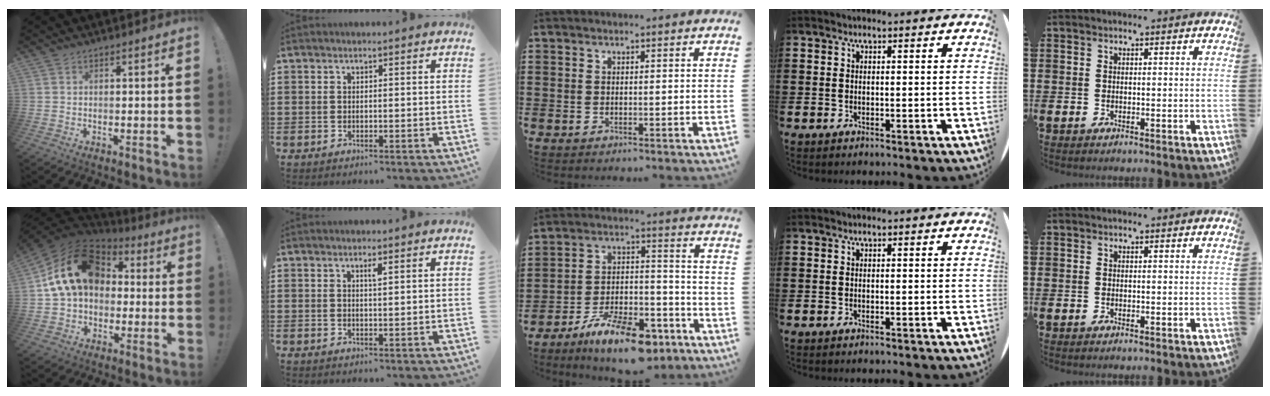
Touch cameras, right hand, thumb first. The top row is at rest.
{"thumb": {"total": 20.8, "force": [4.8, 14.6, 13.9], "torque": [-0.234, 0.002, 0.090]}, "index": {"total": 1.2, "force": [0.6, 0.2, 1.0], "torque": [-0.013, -0.003, 0.009]}, "middle": {"total": 12.4, "force": [-9.5, 3.5, 7.2], "torque": [-0.117, 0.040, -0.171]}}